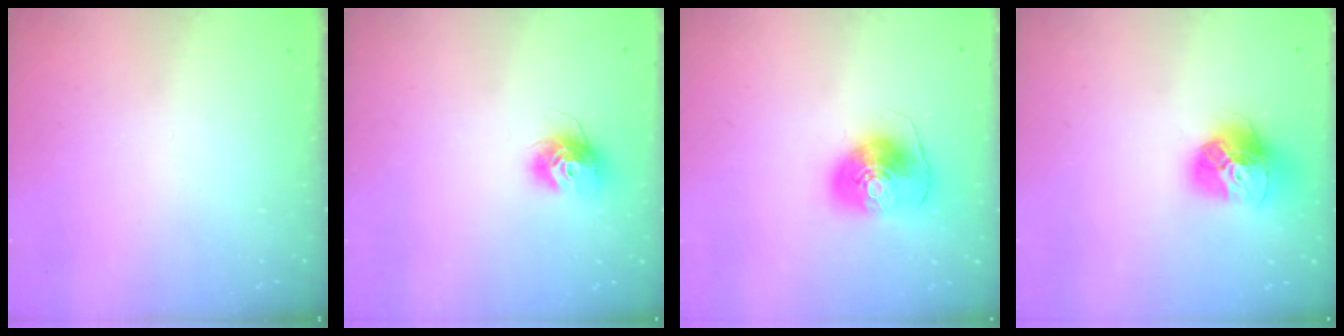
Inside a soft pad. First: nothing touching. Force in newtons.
{"total": 11.0, "press": 11.0, "slide": 0.8}
{"total": 10.2, "press": 10.1, "slide": 1.1}
{"total": 15.5, "press": 15.4, "slide": 1.7}